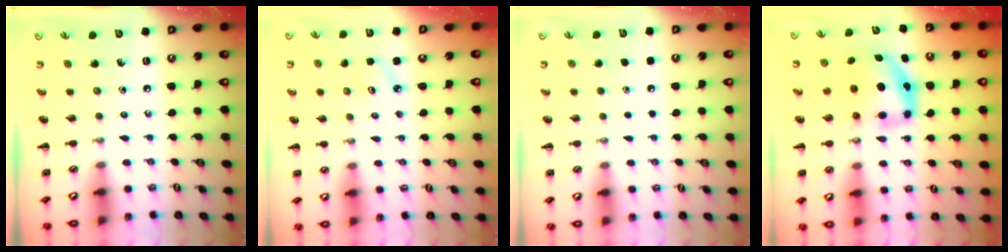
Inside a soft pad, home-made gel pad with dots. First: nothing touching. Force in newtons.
{"total": 2.2, "press": 2.2, "slide": 0.5}
{"total": 1.7, "press": 1.7, "slide": 0.1}
{"total": 7.5, "press": 7.4, "slide": 1.3}